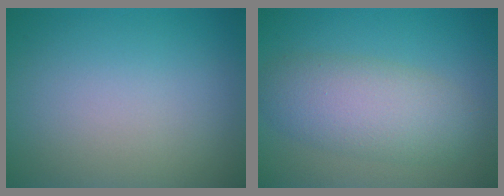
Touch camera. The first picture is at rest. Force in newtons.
{"total": 5.4, "press": 5.4, "slide": 0.2}